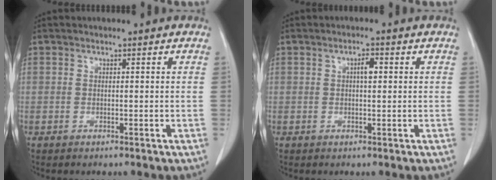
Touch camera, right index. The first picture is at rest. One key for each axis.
{"total": 2.0, "fx": 0.4, "fy": 0.6, "fz": 1.8, "tx": -0.032, "ty": 0.003, "tz": 0.006}